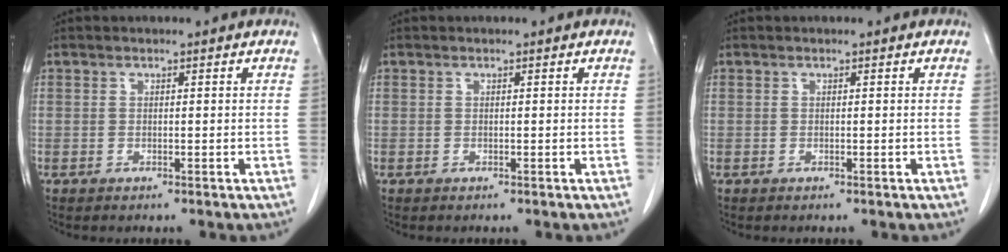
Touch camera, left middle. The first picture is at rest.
{"total": 0.0}
{"total": 0.0}